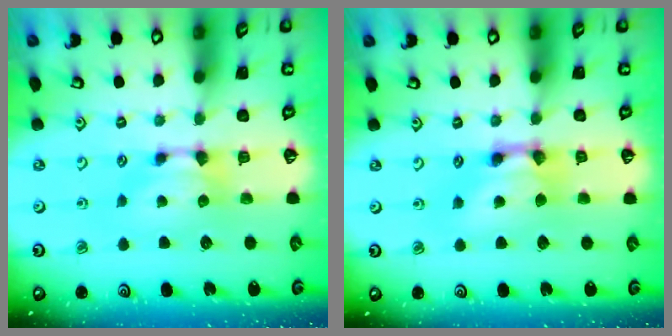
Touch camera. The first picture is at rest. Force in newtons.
{"total": 3.3, "press": 3.3, "slide": 0.2}